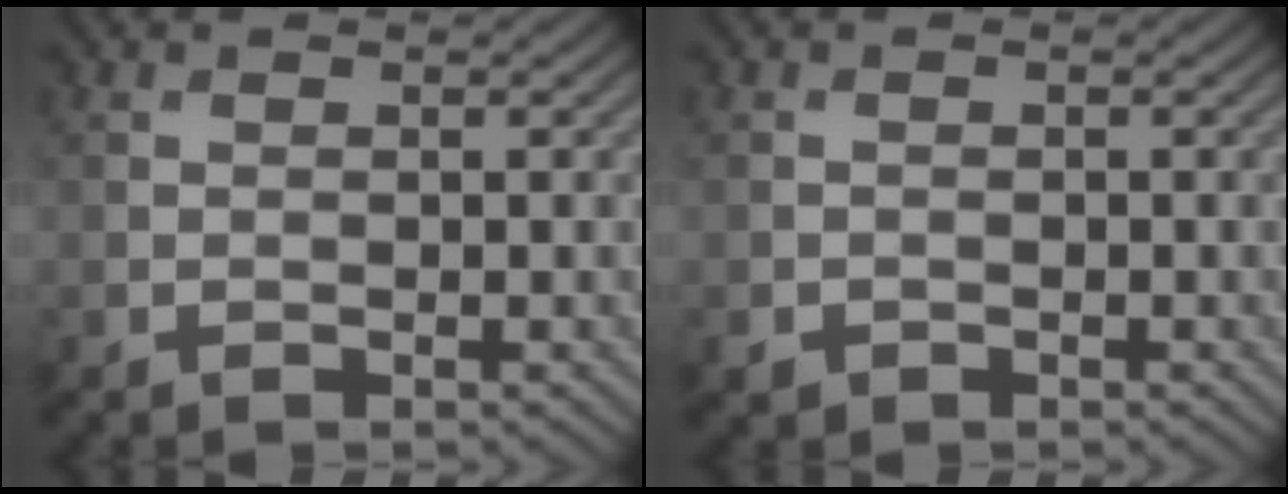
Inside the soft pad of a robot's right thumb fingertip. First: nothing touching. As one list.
[{"total": 1.0, "force": [-0.7, 0.8, 0.2], "torque": [-0.003, -0.004, -0.014]}]